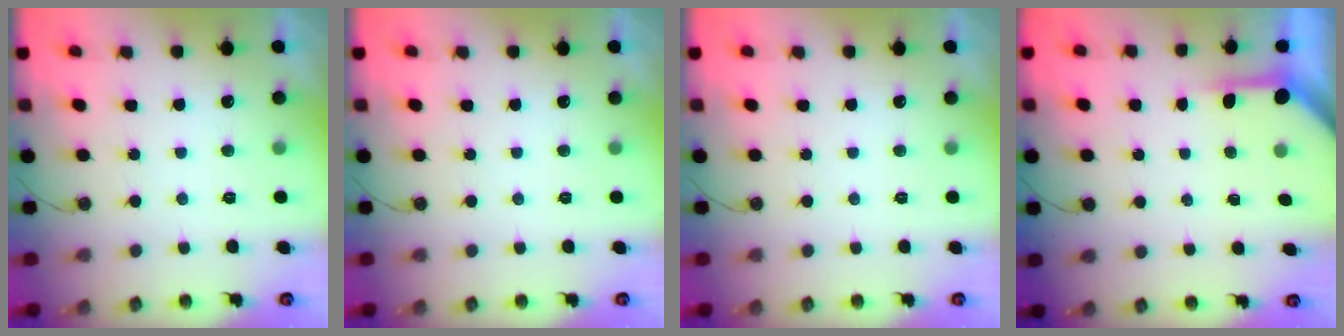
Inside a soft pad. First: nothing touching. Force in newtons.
{"total": 0.0}
{"total": 0.0}
{"total": 3.8, "press": 3.8, "slide": 0.3}